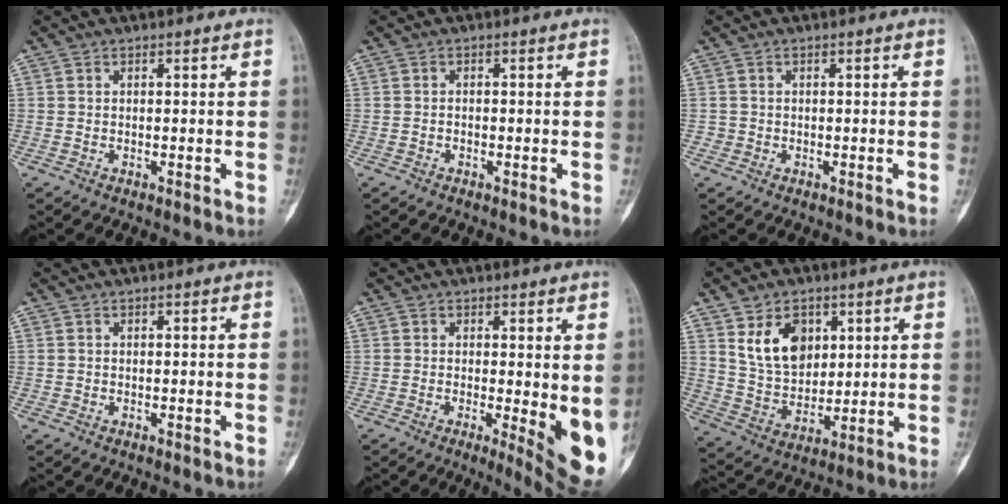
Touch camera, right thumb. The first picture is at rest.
{"total": 0.6, "force": [-0.3, 0.4, 0.2], "torque": [-0.003, 0.002, -0.009]}
{"total": 0.8, "force": [-0.2, 0.7, 0.0], "torque": [0.003, 0.005, -0.005]}
{"total": 0.0}
{"total": 9.3, "force": [-0.6, 2.7, 8.9], "torque": [-0.110, -0.019, -0.004]}
{"total": 11.6, "force": [4.6, 8.0, 7.0], "torque": [-0.090, -0.026, 0.097]}